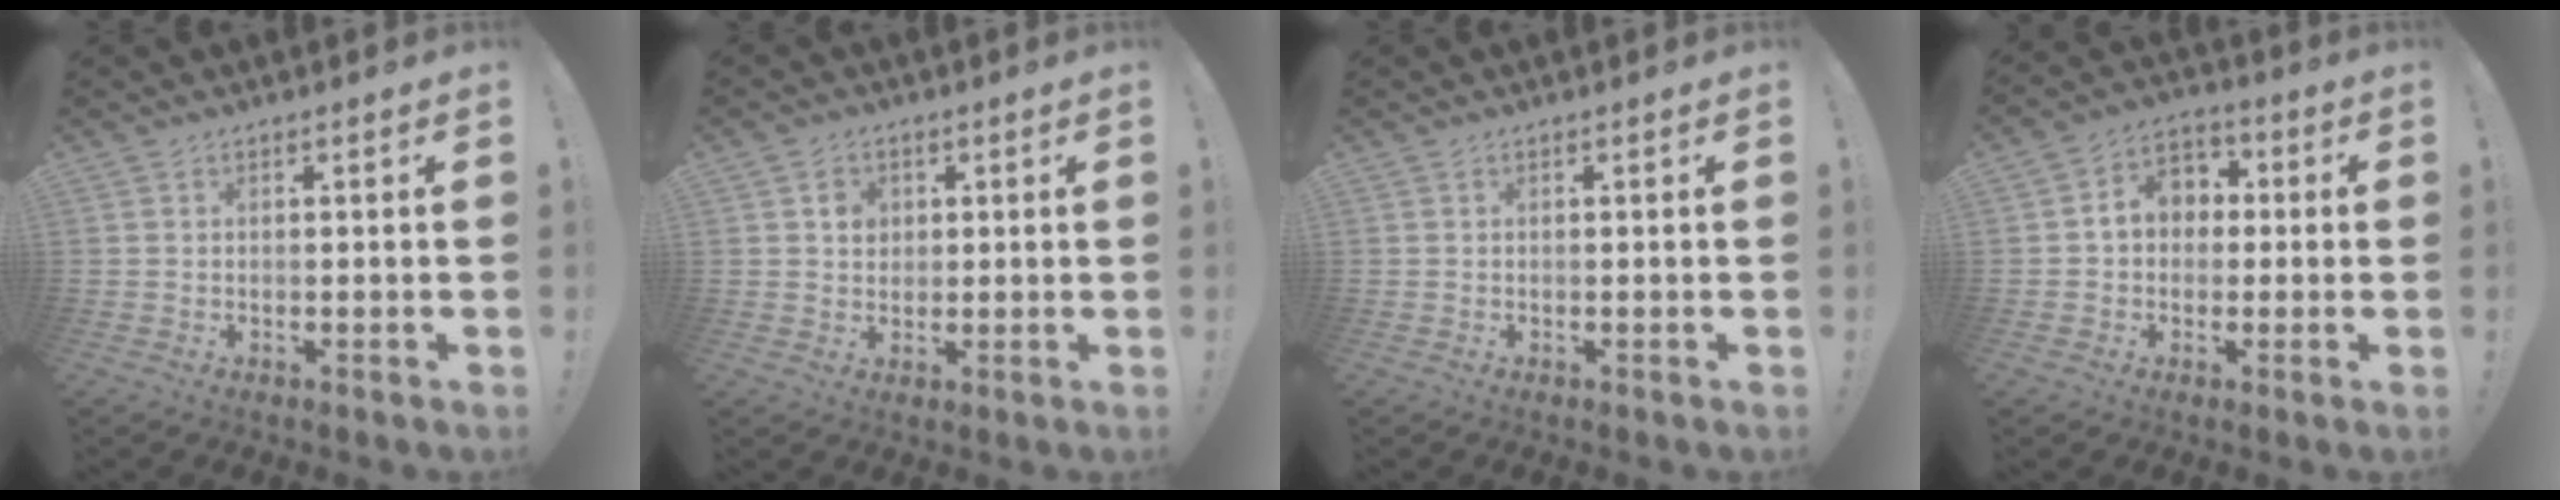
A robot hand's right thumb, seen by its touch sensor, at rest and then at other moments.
{"total": 4.1, "force": [1.1, 3.7, 1.5], "torque": [-0.015, -0.001, 0.018]}
{"total": 0.0}
{"total": 8.4, "force": [0.7, 7.1, 4.4], "torque": [-0.066, 0.016, 0.020]}